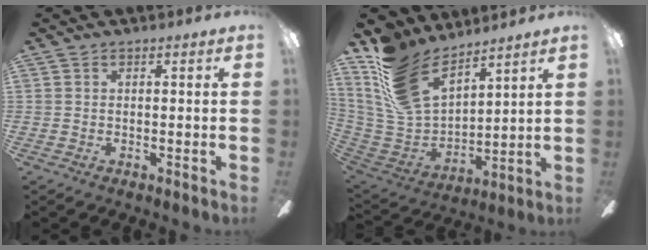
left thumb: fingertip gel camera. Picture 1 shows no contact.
{"total": 16.9, "force": [12.3, 8.2, 8.3], "torque": [-0.216, -0.090, 0.229]}